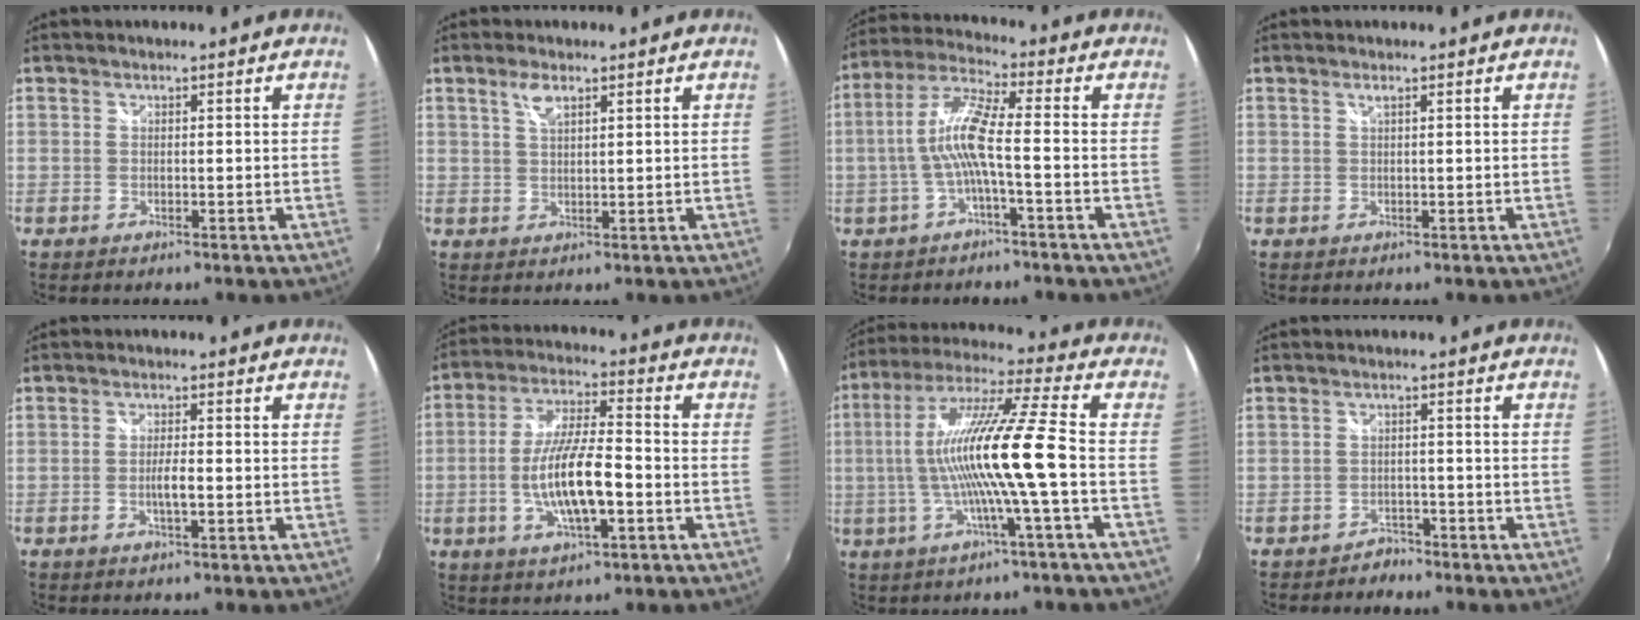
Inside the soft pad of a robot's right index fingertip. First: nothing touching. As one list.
[{"total": 3.1, "force": [1.8, 1.0, 2.3], "torque": [-0.042, 0.003, 0.034]}, {"total": 8.6, "force": [-1.8, 0.6, 8.4], "torque": [-0.184, 0.010, -0.030]}, {"total": 0.6, "force": [0.4, -0.2, 0.5], "torque": [-0.010, 0.003, 0.005]}, {"total": 2.7, "force": [-0.8, 0.3, 2.5], "torque": [-0.047, -0.002, -0.014]}, {"total": 12.6, "force": [-3.4, 3.2, 11.7], "torque": [-0.231, -0.005, -0.060]}, {"total": 15.1, "force": [-2.3, -1.2, 14.9], "torque": [-0.276, 0.002, -0.040]}, {"total": 3.0, "force": [-2.6, 1.6, -0.1], "torque": [-0.003, 0.004, -0.044]}]